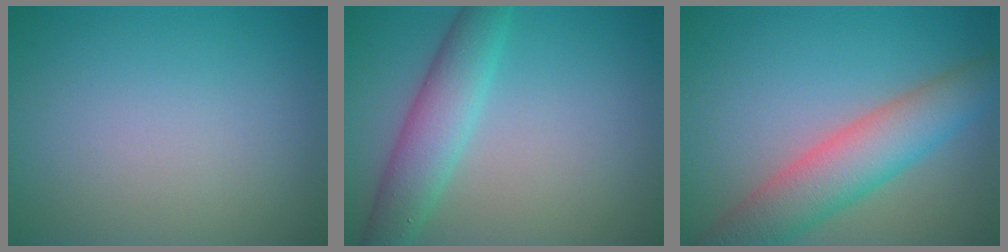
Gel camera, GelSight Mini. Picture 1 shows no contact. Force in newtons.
{"total": 4.0, "press": 4.0, "slide": 0.2}
{"total": 6.4, "press": 6.4, "slide": 0.5}